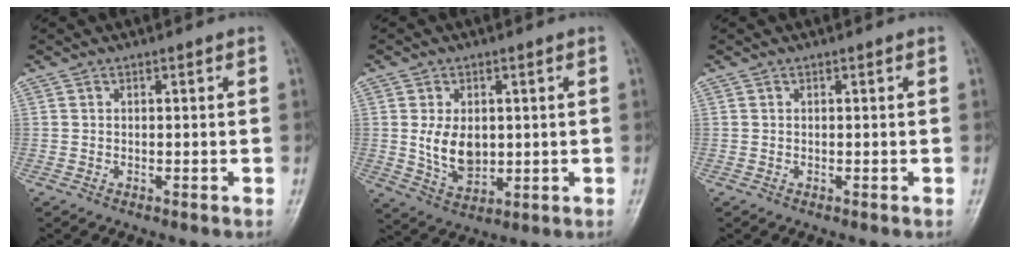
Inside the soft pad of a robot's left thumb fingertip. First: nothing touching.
{"total": 7.4, "force": [0.9, 5.1, 5.3], "torque": [-0.075, -0.017, 0.030]}
{"total": 0.0}